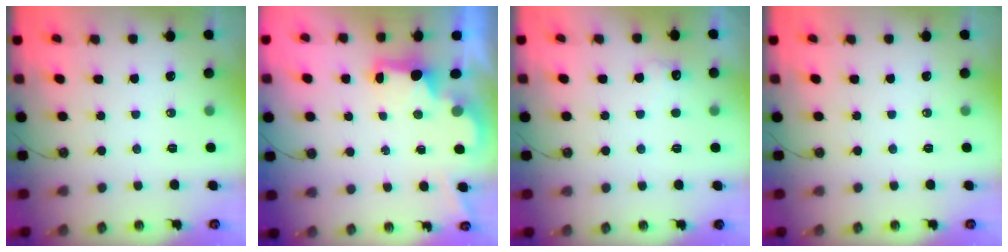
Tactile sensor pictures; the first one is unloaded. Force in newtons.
{"total": 2.0, "press": 1.9, "slide": 0.7}
{"total": 6.3, "press": 6.2, "slide": 1.3}
{"total": 0.0}